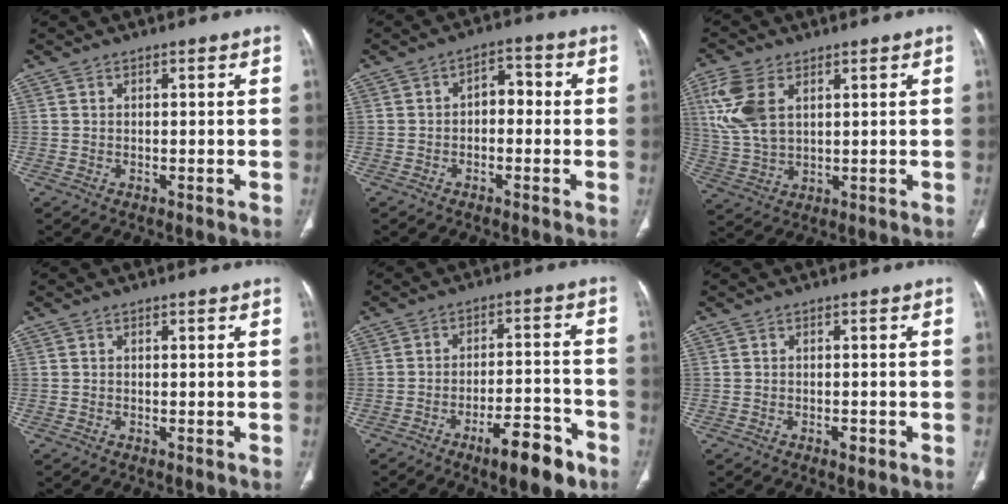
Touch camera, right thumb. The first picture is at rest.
{"total": 4.5, "force": [-0.5, 3.0, 3.3], "torque": [-0.032, 0.022, -0.019]}
{"total": 10.6, "force": [3.7, 6.1, 7.7], "torque": [-0.178, -0.003, 0.081]}
{"total": 0.0}
{"total": 10.5, "force": [-6.5, 3.3, 7.5], "torque": [-0.103, 0.044, -0.097]}
{"total": 1.5, "force": [-0.8, 0.8, 1.0], "torque": [-0.015, 0.001, -0.012]}